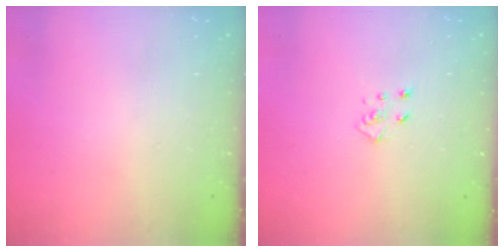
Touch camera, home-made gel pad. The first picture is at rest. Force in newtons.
{"total": 4.6, "press": 4.6, "slide": 0.4}